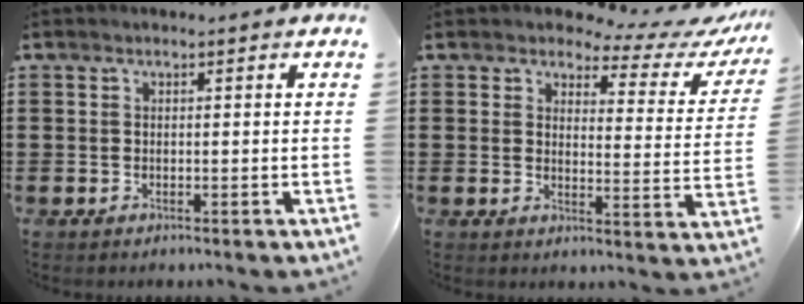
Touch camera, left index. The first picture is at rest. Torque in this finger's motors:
{"motor_torque": [2.14, 0.00, 0.04, -0.07]}